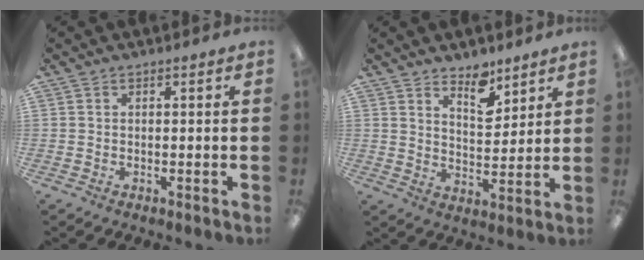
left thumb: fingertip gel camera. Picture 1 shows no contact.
{"total": 7.7, "force": [6.0, 3.5, 3.4], "torque": [-0.028, -0.042, 0.102]}